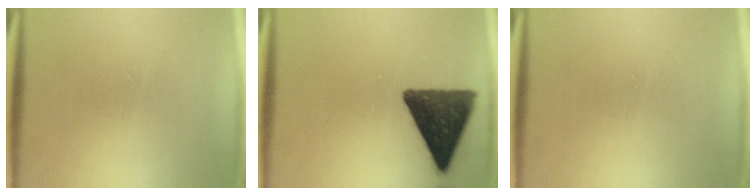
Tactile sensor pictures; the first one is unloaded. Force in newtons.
{"total": 13.8}
{"total": 0.0}